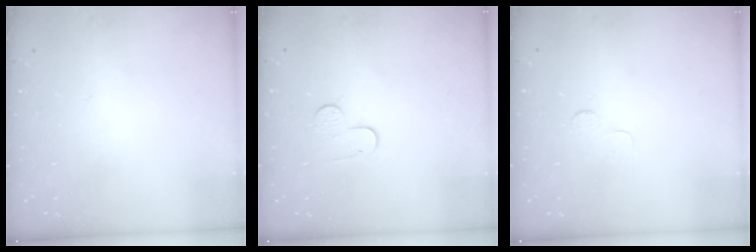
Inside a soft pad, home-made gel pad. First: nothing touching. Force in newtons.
{"total": 7.1, "press": 7.1, "slide": 0.6}
{"total": 3.0, "press": 2.9, "slide": 0.3}